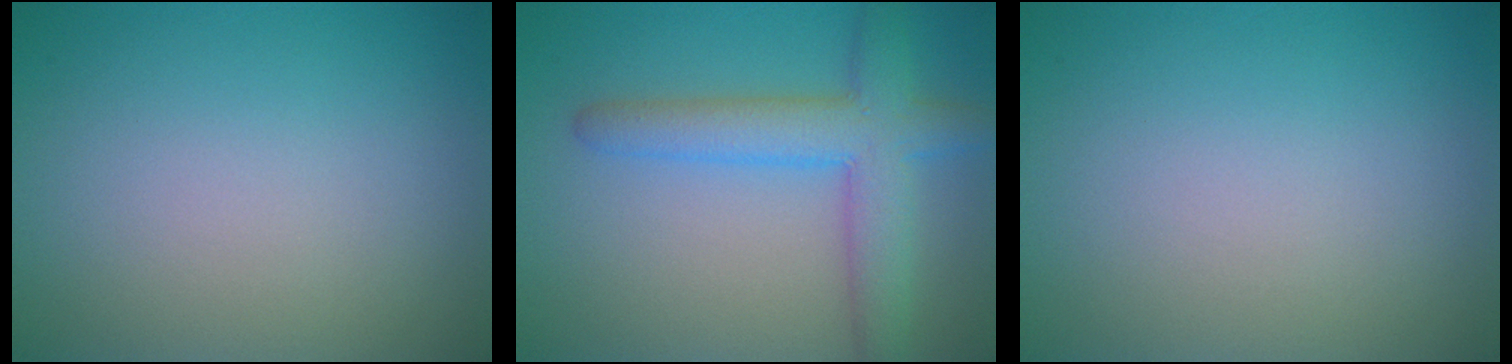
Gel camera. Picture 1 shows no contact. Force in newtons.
{"total": 5.2, "press": 5.2, "slide": 0.3}
{"total": 0.0}